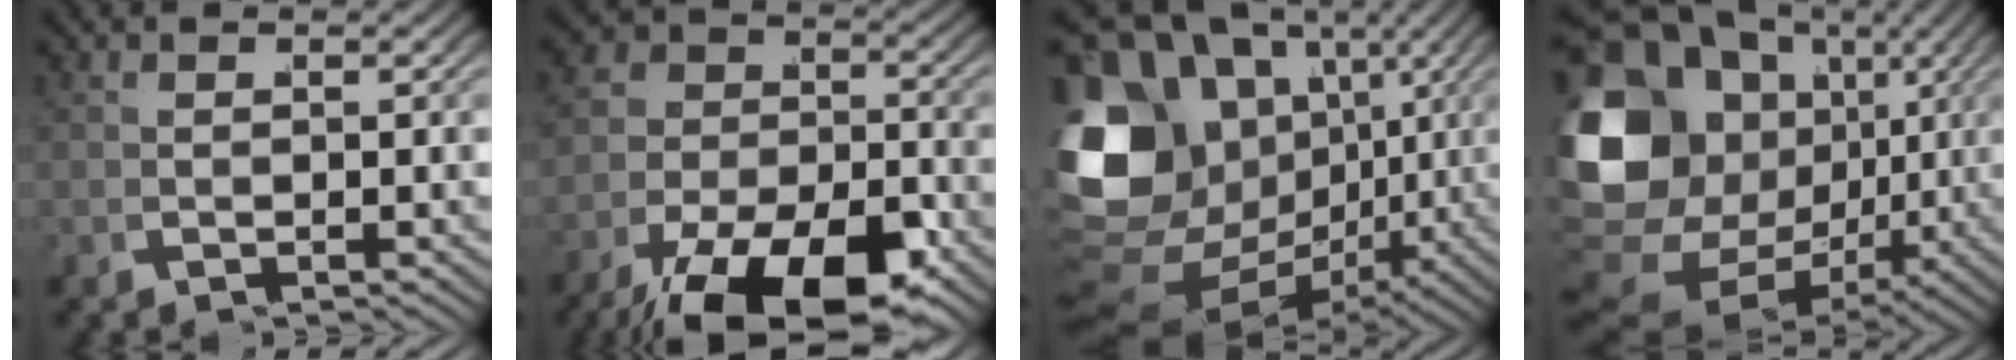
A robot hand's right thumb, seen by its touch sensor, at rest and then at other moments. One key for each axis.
{"total": 11.3, "fx": -6.2, "fy": 6.0, "fz": 7.3, "tx": -0.103, "ty": -0.049, "tz": -0.078}
{"total": 17.8, "fx": 1.1, "fy": 13.5, "fz": 11.6, "tx": -0.255, "ty": -0.052, "tz": 0.040}
{"total": 16.2, "fx": 1.5, "fy": 11.8, "fz": 10.9, "tx": -0.245, "ty": -0.052, "tz": 0.055}